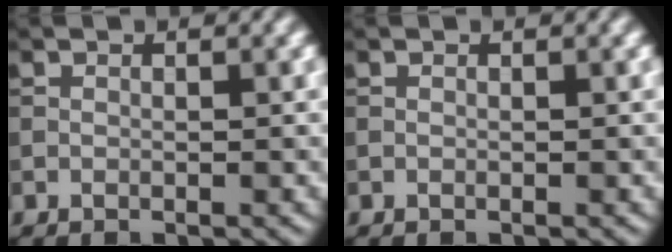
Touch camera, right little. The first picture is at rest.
{"total": 0.0}